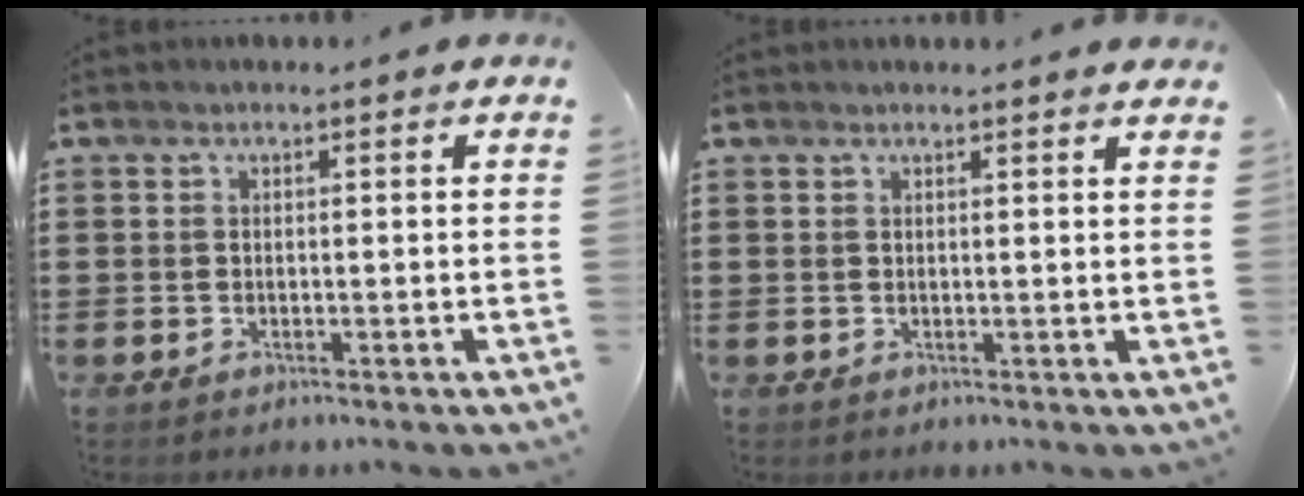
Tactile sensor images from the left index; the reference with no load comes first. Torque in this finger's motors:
{"motor_torque": [1.87, -0.27, 0.05, 0.03]}